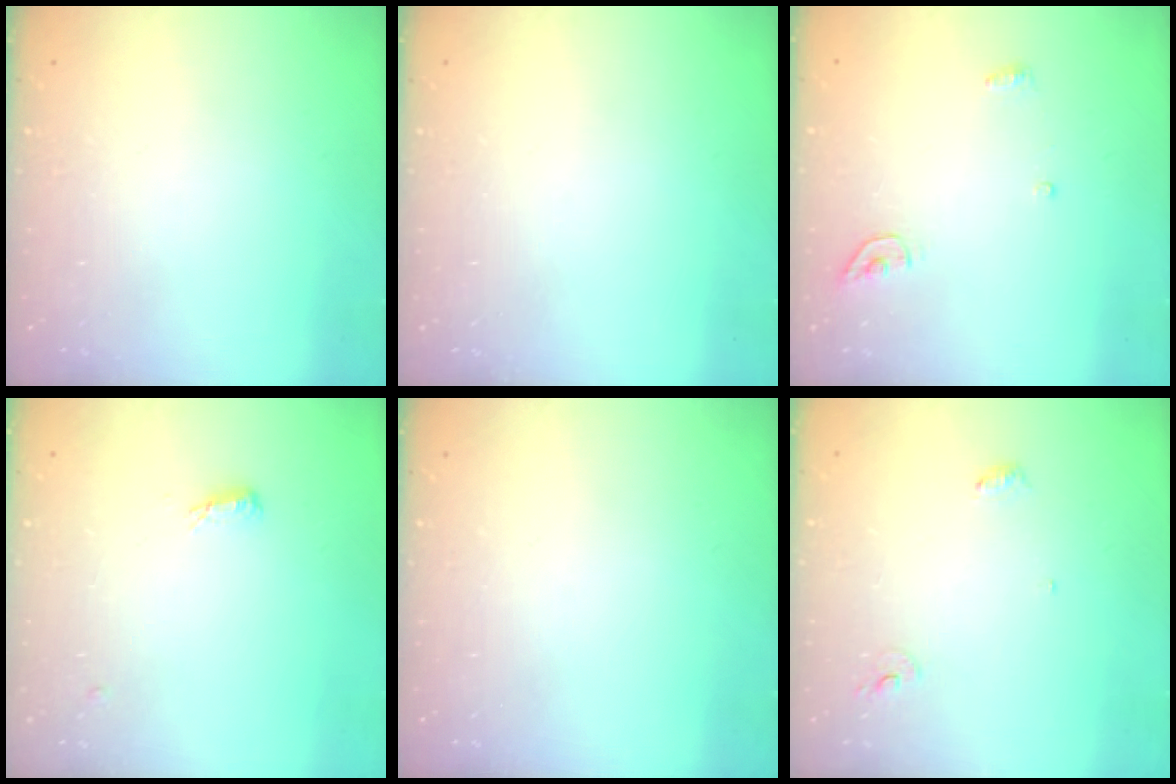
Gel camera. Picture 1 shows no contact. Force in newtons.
{"total": 0.0}
{"total": 3.9, "press": 3.8, "slide": 0.3}
{"total": 6.1, "press": 5.8, "slide": 1.6}
{"total": 0.0}
{"total": 3.7, "press": 3.7, "slide": 0.3}